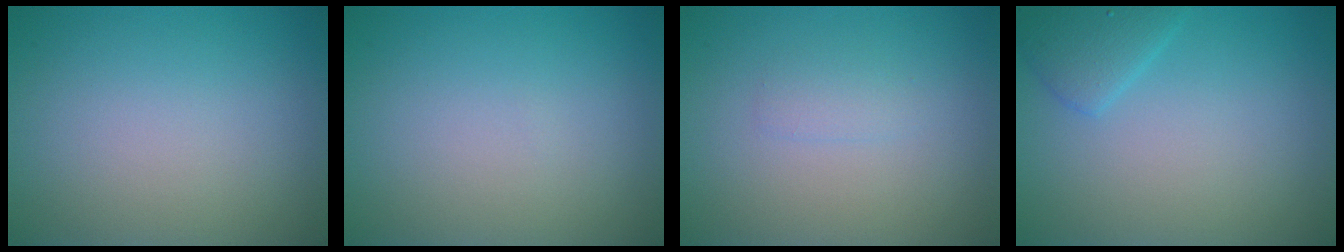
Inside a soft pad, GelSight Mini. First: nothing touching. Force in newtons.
{"total": 0.0}
{"total": 1.0, "press": 1.0, "slide": 0.1}
{"total": 2.1, "press": 2.1, "slide": 0.2}